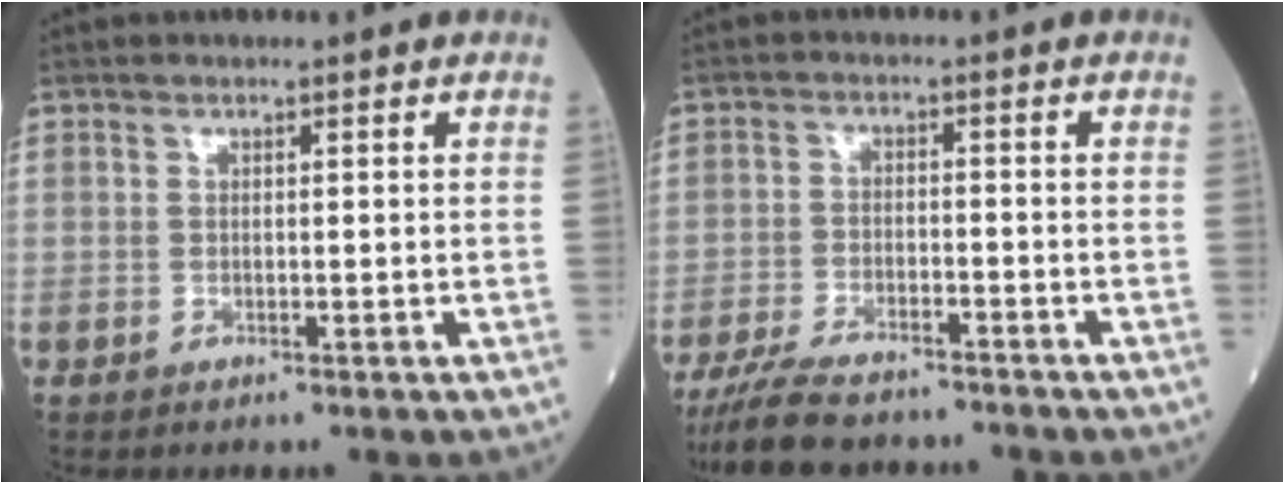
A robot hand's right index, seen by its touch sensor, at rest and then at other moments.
{"total": 10.1, "force": [-8.8, 2.1, 4.5], "torque": [-0.081, -0.022, -0.145]}